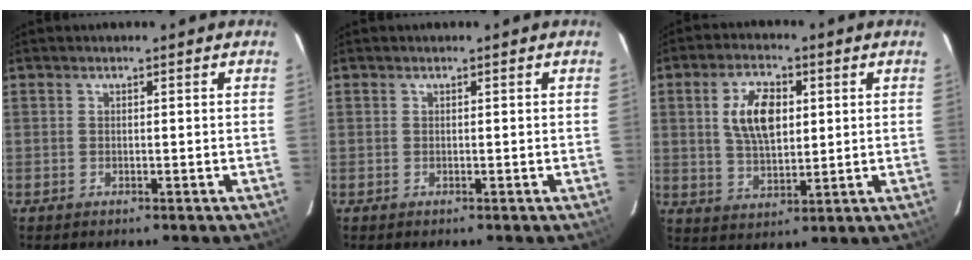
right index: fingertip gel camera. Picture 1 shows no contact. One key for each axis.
{"total": 0.0}
{"total": 9.5, "fx": 2.2, "fy": 4.9, "fz": 7.8, "tx": -0.148, "ty": 0.010, "tz": 0.045}